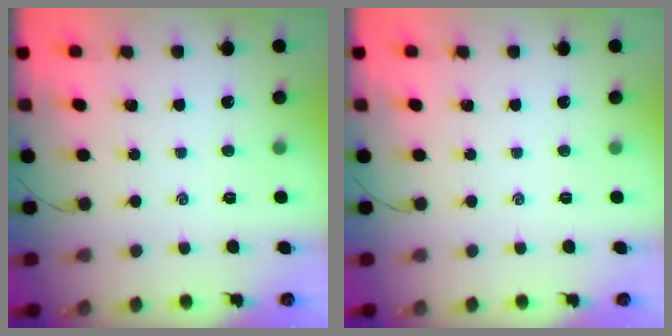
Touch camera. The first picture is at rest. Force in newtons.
{"total": 0.0}